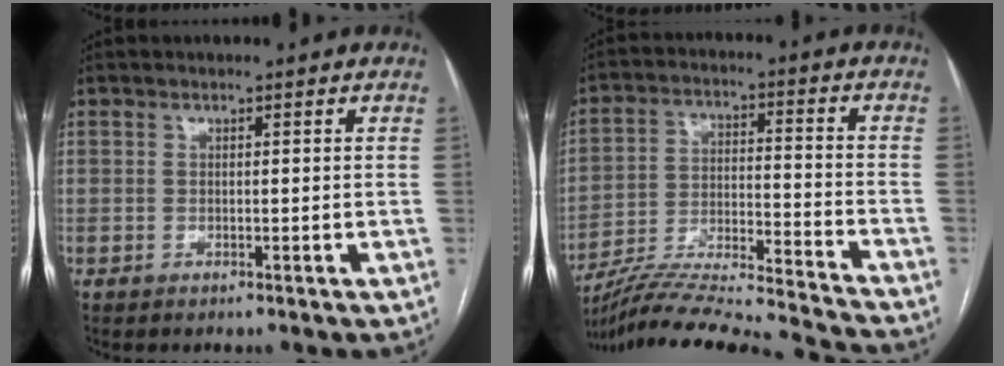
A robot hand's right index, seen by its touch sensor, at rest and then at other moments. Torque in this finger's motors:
{"motor_torque": [-1.07, -1.07, -0.92, -0.21]}